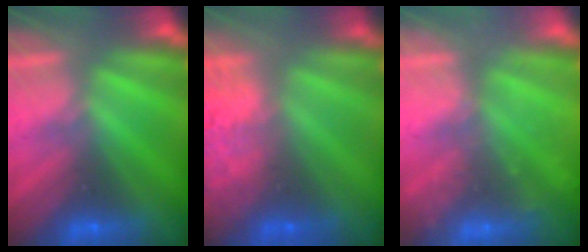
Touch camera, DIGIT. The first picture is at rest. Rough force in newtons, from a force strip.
{"total": 9.3}
{"total": 2.4}